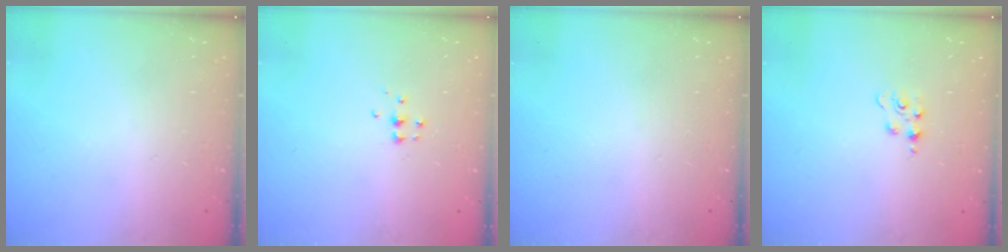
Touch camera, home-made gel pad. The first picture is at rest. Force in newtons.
{"total": 4.8, "press": 4.7, "slide": 0.4}
{"total": 0.0}
{"total": 2.3, "press": 2.3, "slide": 0.5}